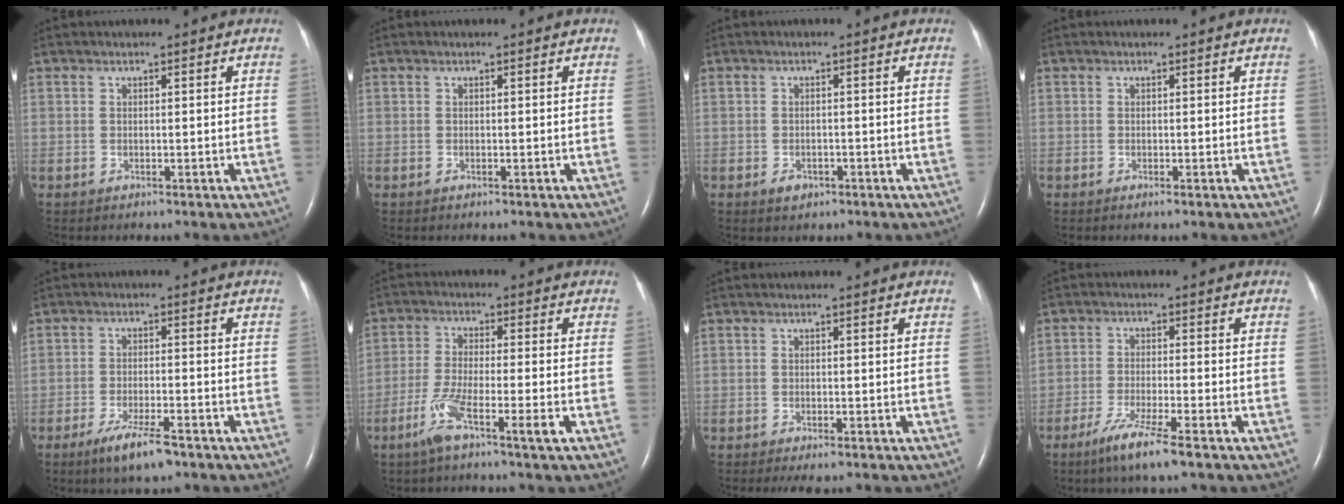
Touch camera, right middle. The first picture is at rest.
{"total": 0.0}
{"total": 2.0, "force": [-1.1, 1.3, 1.0], "torque": [-0.018, 0.002, -0.008]}
{"total": 0.6, "force": [-0.3, 0.1, 0.5], "torque": [-0.011, -0.003, -0.003]}
{"total": 6.4, "force": [-4.3, 0.9, 4.6], "torque": [-0.096, -0.013, -0.073]}
{"total": 6.4, "force": [-3.6, -0.2, 5.3], "torque": [-0.110, -0.011, -0.072]}
{"total": 2.5, "force": [-1.9, 0.6, 1.6], "torque": [-0.023, -0.008, -0.024]}
{"total": 6.7, "force": [-4.4, -0.1, 5.1], "torque": [-0.104, -0.019, -0.081]}